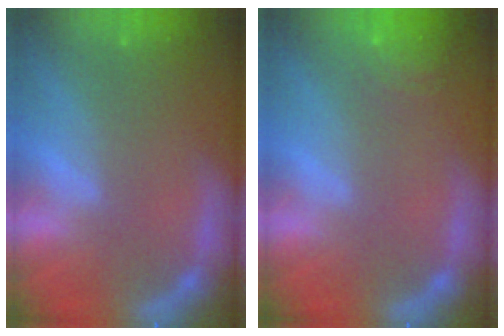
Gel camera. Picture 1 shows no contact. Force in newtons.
{"total": 4.5}